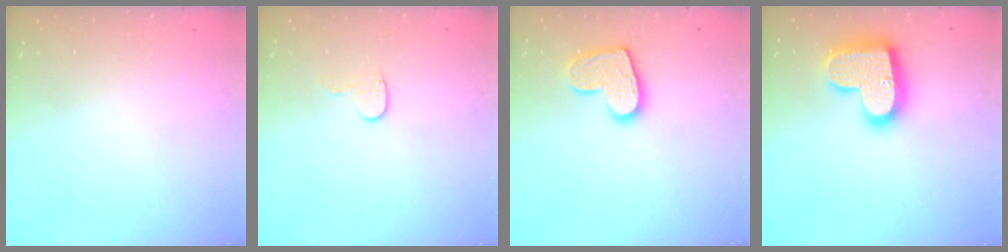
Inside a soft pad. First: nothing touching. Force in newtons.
{"total": 5.7, "press": 5.7, "slide": 0.5}
{"total": 11.6, "press": 11.6, "slide": 0.8}
{"total": 18.9, "press": 18.9, "slide": 1.1}